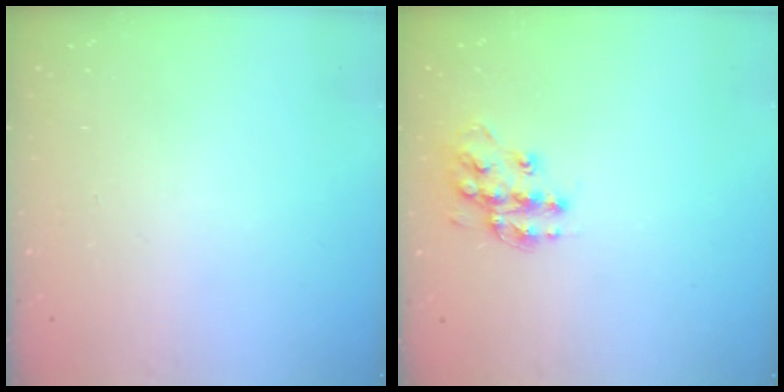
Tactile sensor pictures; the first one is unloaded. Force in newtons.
{"total": 12.6, "press": 12.5, "slide": 0.9}